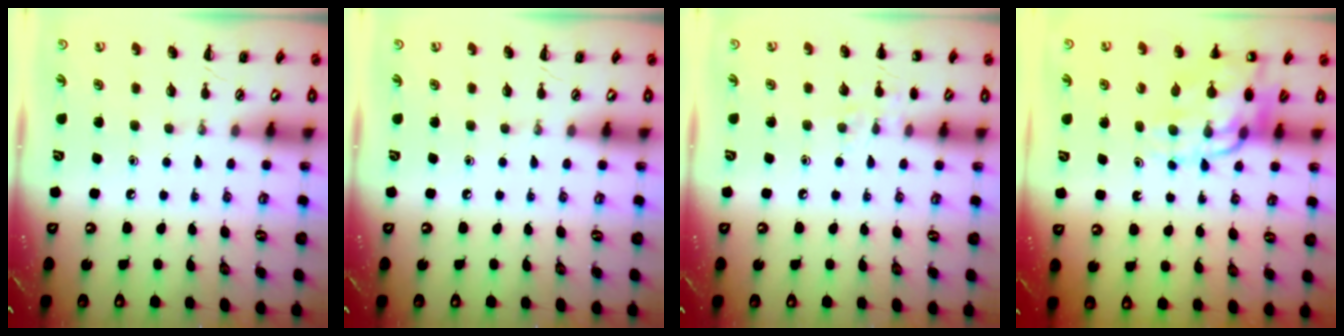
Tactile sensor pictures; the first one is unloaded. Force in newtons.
{"total": 0.0}
{"total": 6.9, "press": 6.6, "slide": 2.0}
{"total": 13.8, "press": 13.4, "slide": 3.4}